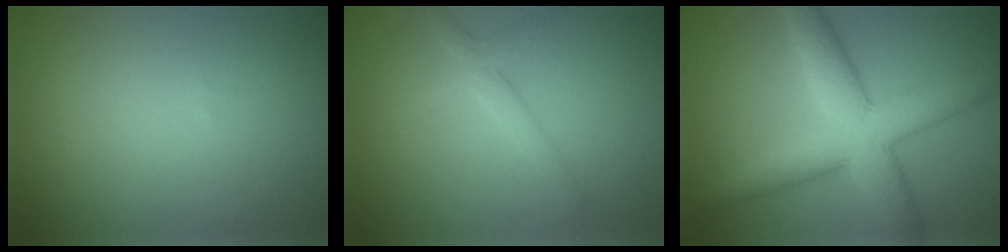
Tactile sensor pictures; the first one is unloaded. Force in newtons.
{"total": 2.3, "press": 2.3, "slide": 0.1}
{"total": 7.7, "press": 7.7, "slide": 0.3}